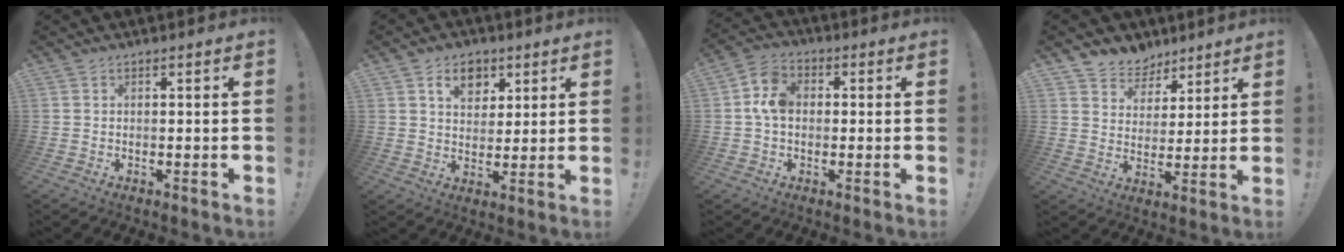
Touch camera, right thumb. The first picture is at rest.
{"total": 8.9, "force": [4.4, 6.6, 4.1], "torque": [-0.054, -0.013, 0.082]}
{"total": 8.1, "force": [0.4, 6.0, 5.4], "torque": [-0.093, 0.017, 0.011]}
{"total": 7.5, "force": [5.3, 5.4, 0.5], "torque": [-0.011, -0.042, 0.106]}